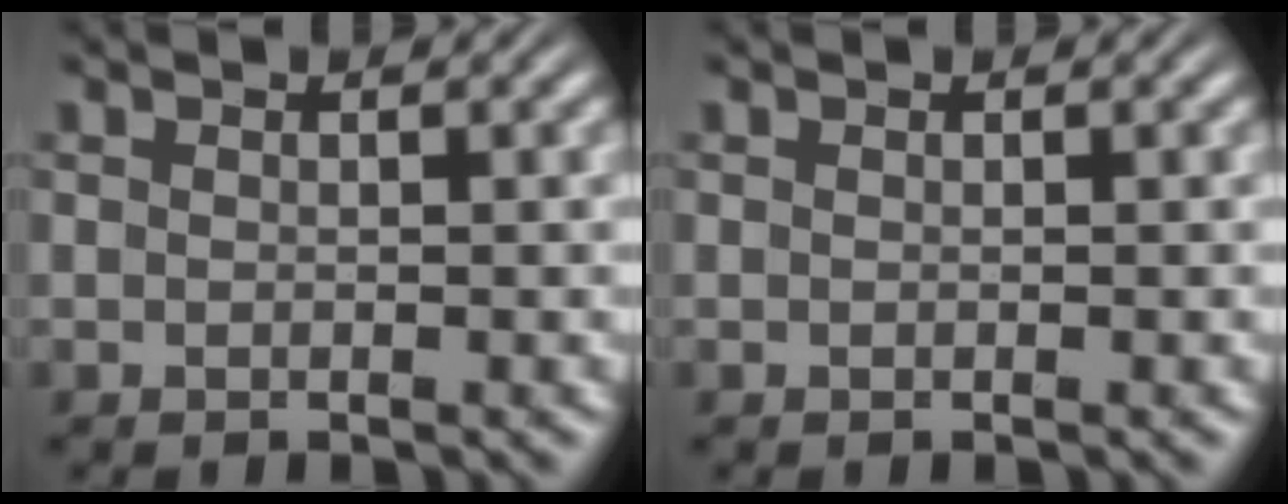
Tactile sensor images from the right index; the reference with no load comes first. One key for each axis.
{"total": 0.0}